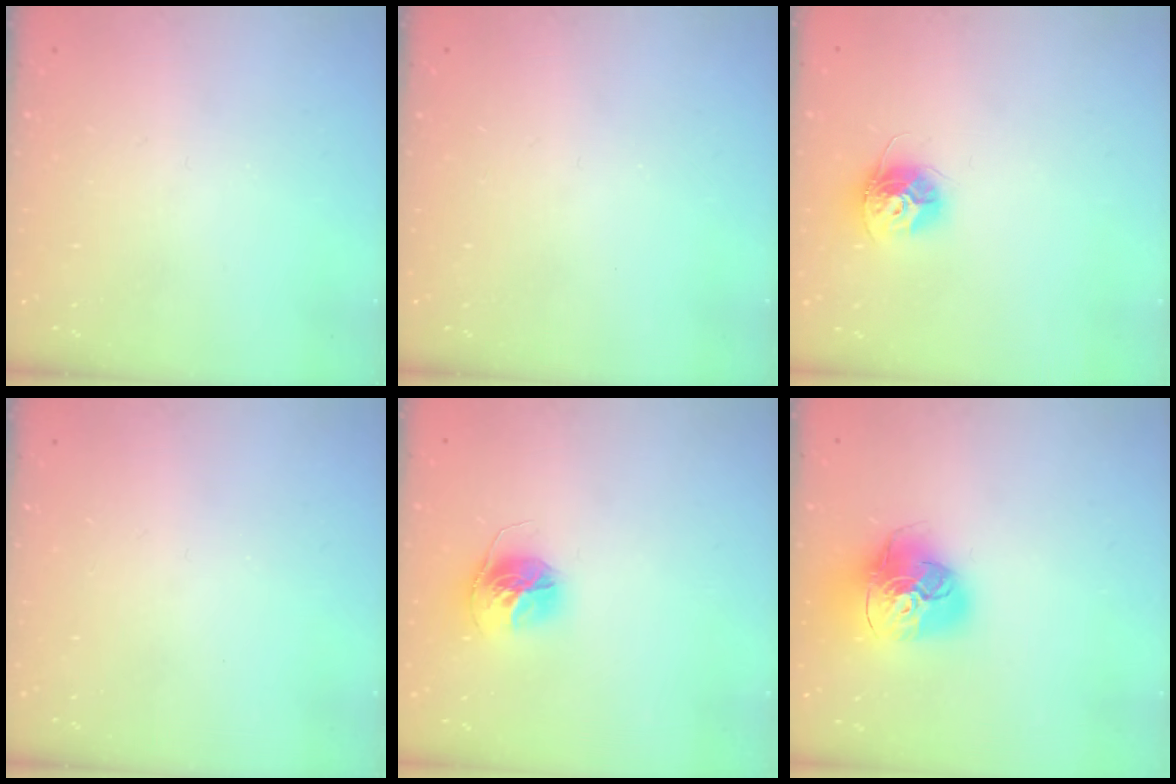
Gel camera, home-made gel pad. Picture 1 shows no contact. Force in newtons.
{"total": 0.0}
{"total": 9.7, "press": 9.7, "slide": 0.3}
{"total": 0.0}
{"total": 12.9, "press": 12.8, "slide": 1.2}
{"total": 17.6, "press": 17.5, "slide": 2.0}